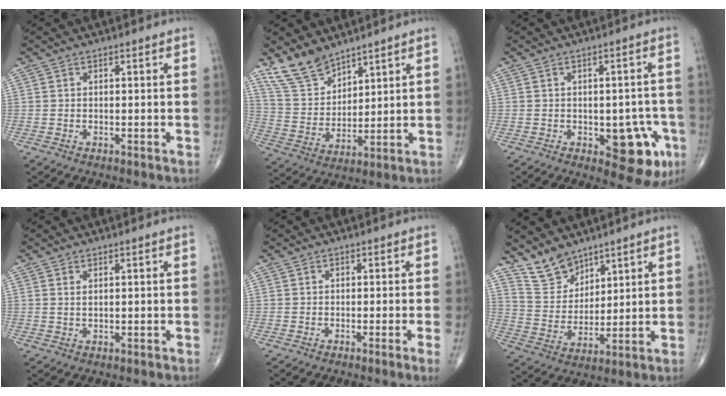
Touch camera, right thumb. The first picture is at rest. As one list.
[{"total": 9.7, "force": [7.9, 4.4, 3.4], "torque": [-0.055, -0.043, 0.172]}, {"total": 10.3, "force": [-3.6, 5.0, 8.3], "torque": [-0.057, 0.009, -0.037]}, {"total": 0.9, "force": [0.5, 0.3, 0.7], "torque": [-0.013, -0.005, 0.011]}, {"total": 1.8, "force": [-0.7, -0.5, 1.5], "torque": [-0.029, -0.005, -0.013]}, {"total": 8.3, "force": [6.8, 4.2, 2.1], "torque": [-0.020, -0.050, 0.147]}]